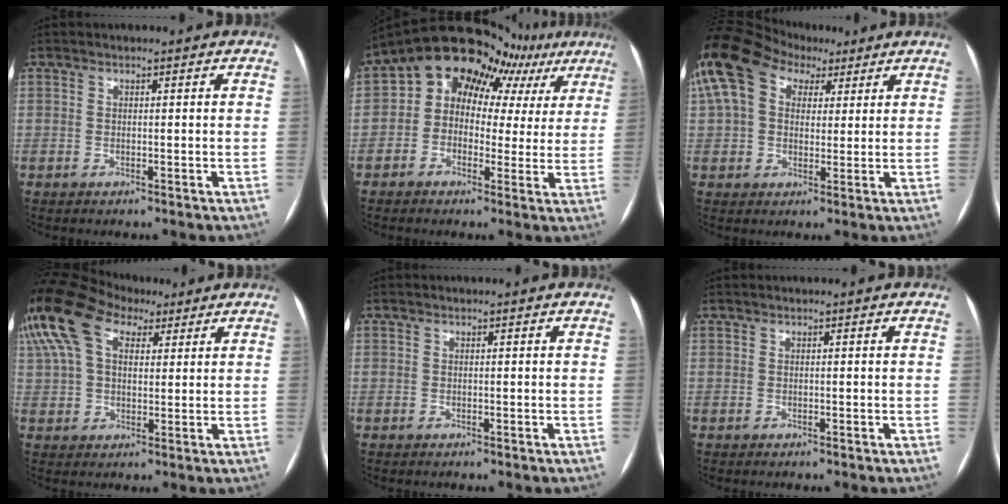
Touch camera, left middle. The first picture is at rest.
{"total": 12.8, "force": [6.5, 9.0, 6.3], "torque": [-0.075, 0.053, 0.072]}
{"total": 14.5, "force": [7.1, 9.7, 8.1], "torque": [-0.201, 0.065, 0.128]}
{"total": 16.1, "force": [8.8, 9.2, 9.8], "torque": [-0.245, 0.068, 0.164]}
{"total": 0.0}
{"total": 0.0}